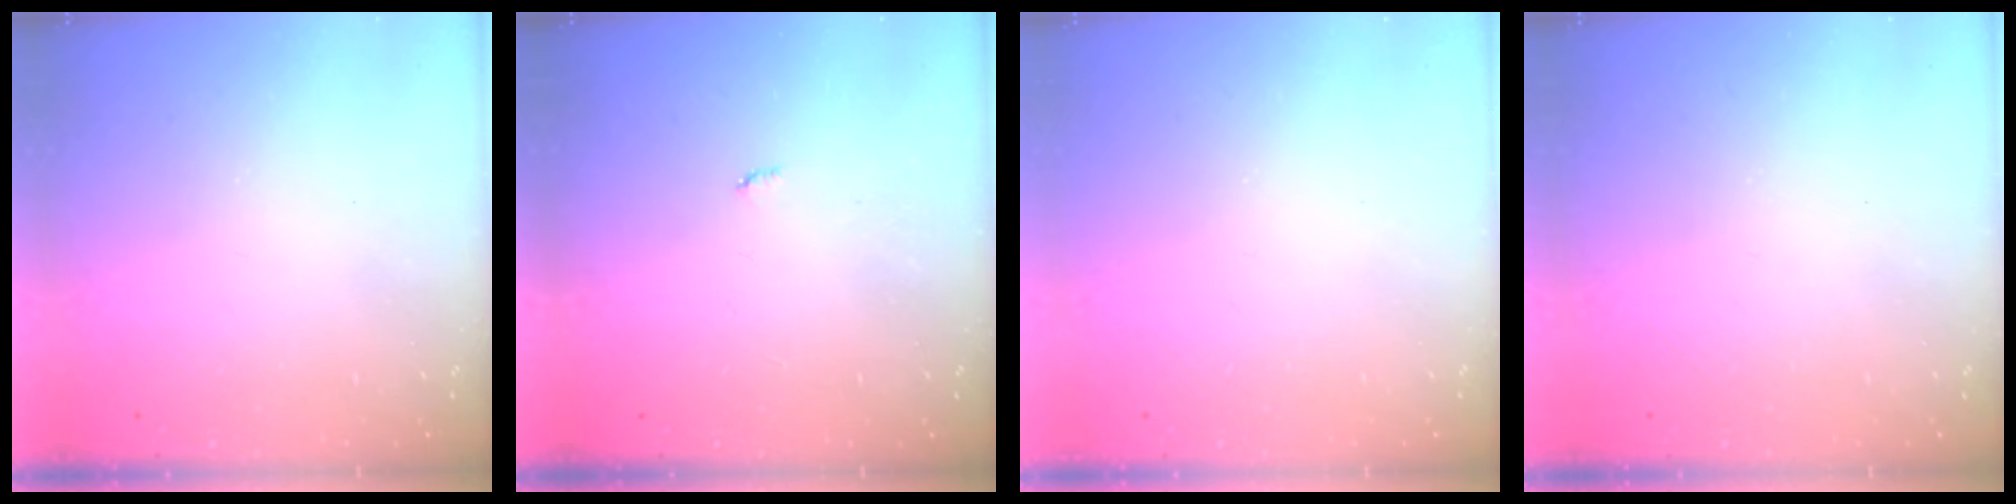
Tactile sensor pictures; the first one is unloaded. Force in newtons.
{"total": 2.1, "press": 2.1, "slide": 0.4}
{"total": 0.0}
{"total": 0.0}